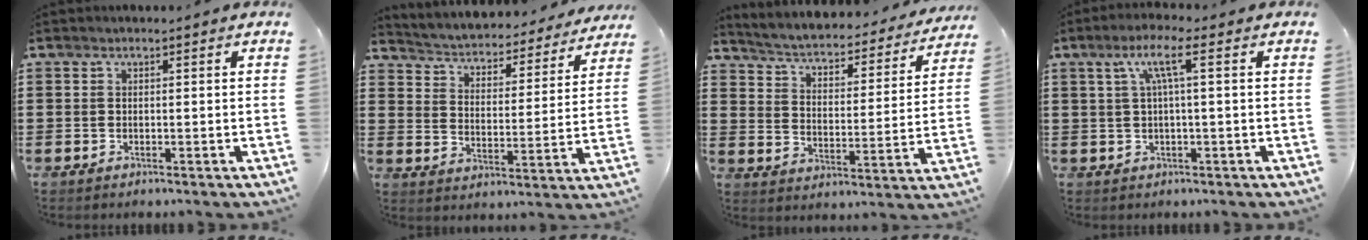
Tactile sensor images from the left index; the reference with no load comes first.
{"total": 2.7, "force": [2.6, 0.5, 0.4], "torque": [-0.028, -0.030, 0.033]}
{"total": 2.9, "force": [2.5, 0.4, 1.2], "torque": [-0.042, -0.028, 0.031]}
{"total": 5.2, "force": [1.3, 0.3, 5.0], "torque": [-0.100, 0.004, 0.018]}